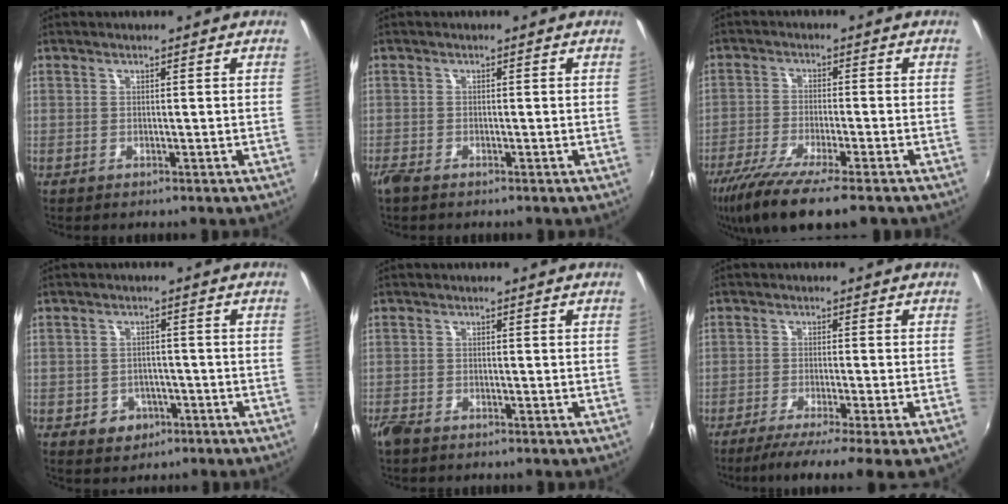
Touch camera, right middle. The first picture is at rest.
{"total": 1.7, "force": [-1.4, 0.3, 1.0], "torque": [-0.022, -0.007, -0.028]}
{"total": 13.0, "force": [-9.5, 1.6, 8.8], "torque": [-0.182, -0.045, -0.164]}
{"total": 4.6, "force": [-2.3, 3.8, 1.3], "torque": [-0.038, 0.008, -0.024]}
{"total": 2.6, "force": [-2.1, 1.0, 1.2], "torque": [-0.030, -0.008, -0.043]}
{"total": 8.0, "force": [-6.1, -1.4, 5.1], "torque": [-0.095, -0.028, -0.097]}